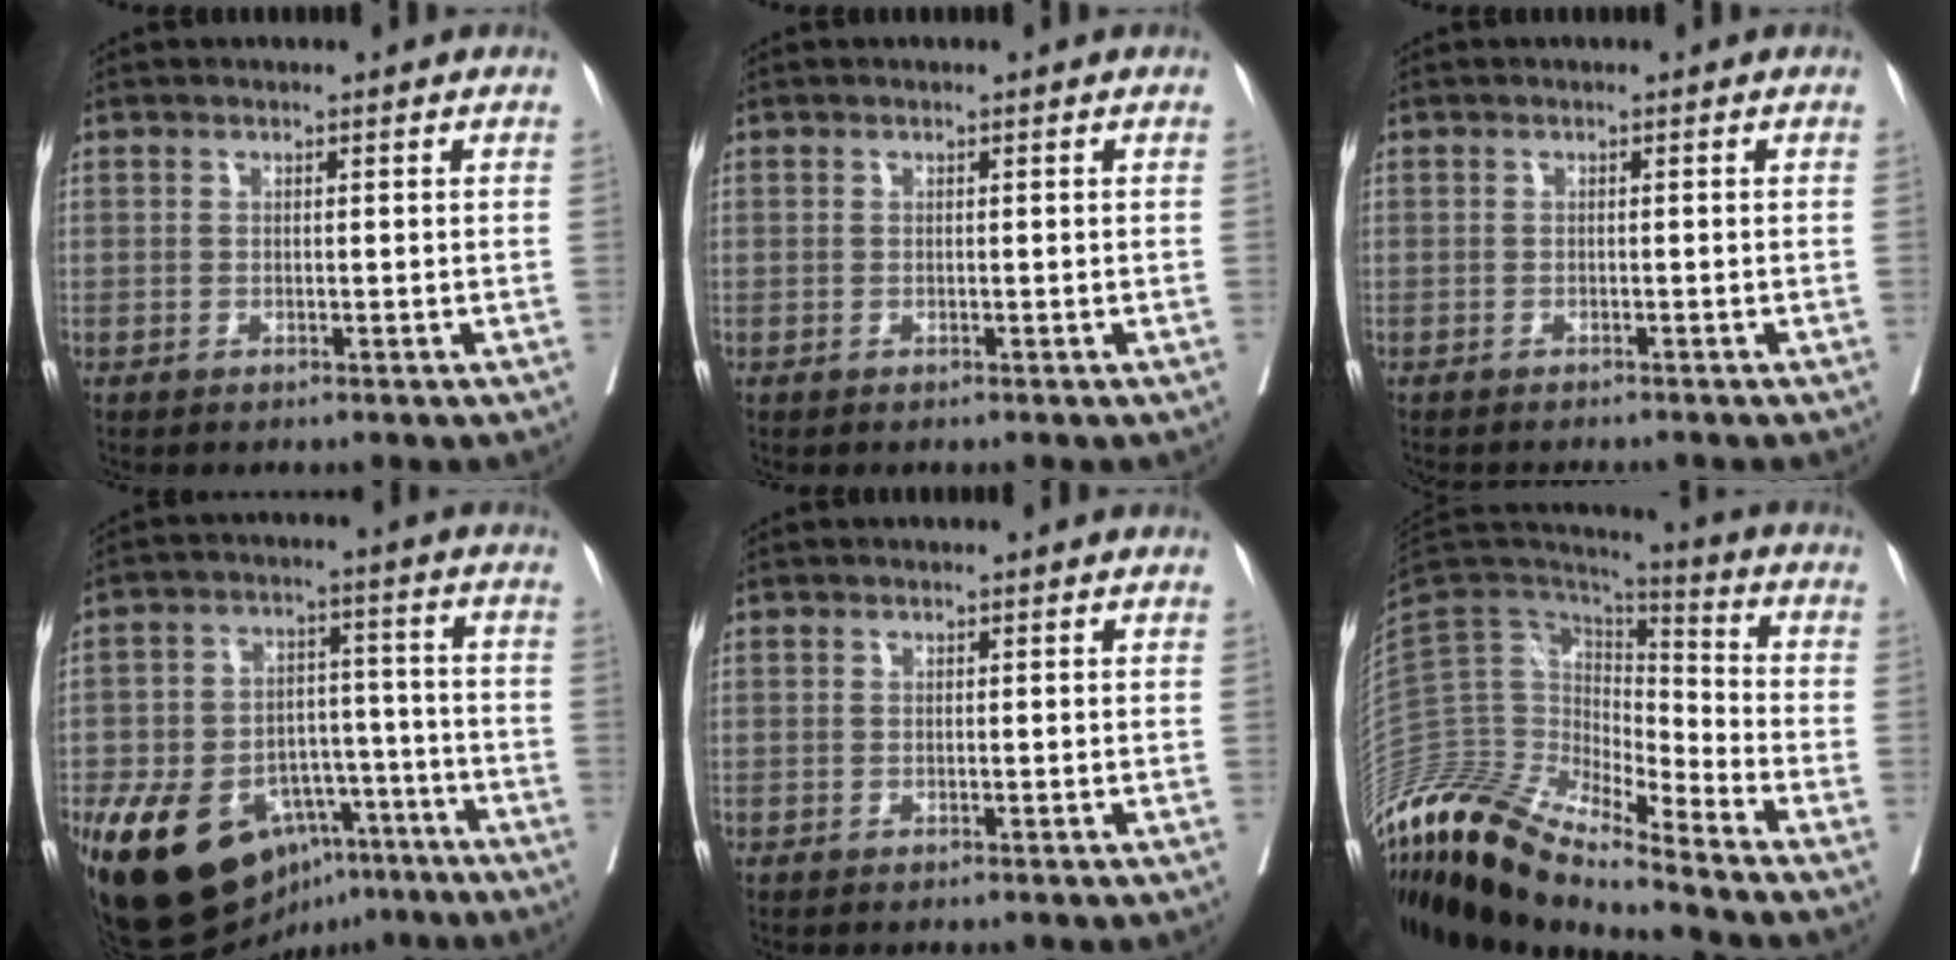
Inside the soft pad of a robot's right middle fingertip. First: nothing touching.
{"total": 0.0}
{"total": 3.6, "force": [-3.3, 0.0, 1.4], "torque": [-0.009, -0.003, -0.045]}
{"total": 21.4, "force": [-11.7, 13.1, 12.2], "torque": [-0.235, 0.028, -0.177]}
{"total": 0.0}
{"total": 17.4, "force": [-15.1, 2.6, 8.4], "torque": [-0.158, 0.047, -0.284]}